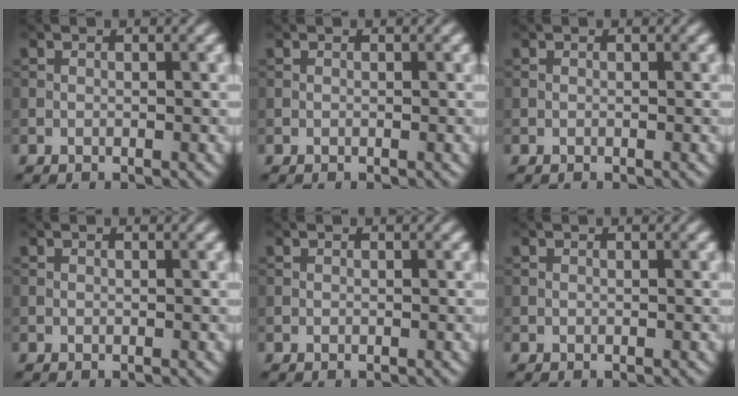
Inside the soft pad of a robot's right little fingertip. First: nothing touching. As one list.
[{"total": 0.0}, {"total": 0.0}, {"total": 0.0}, {"total": 0.0}, {"total": 0.0}]